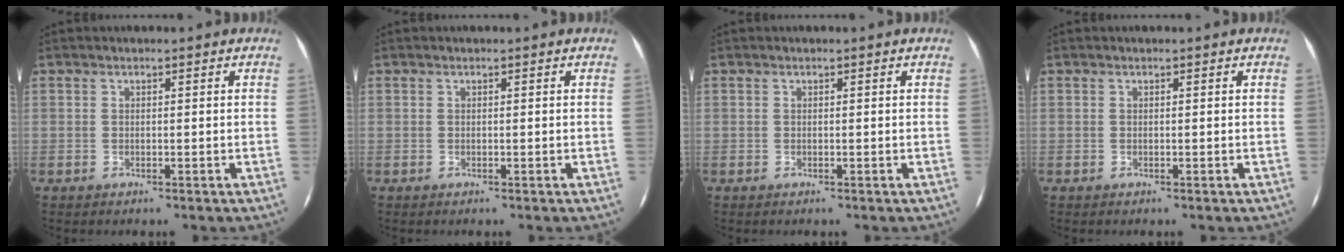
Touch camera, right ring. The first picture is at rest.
{"total": 0.0}
{"total": 0.0}
{"total": 0.0}